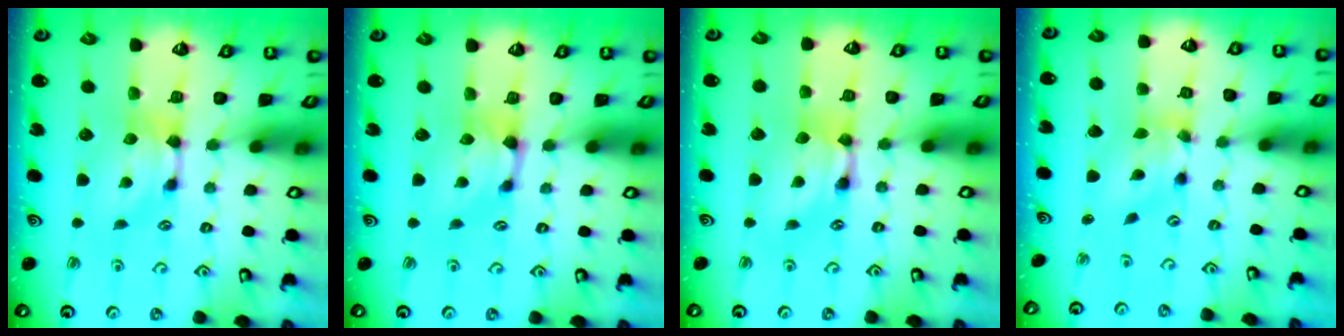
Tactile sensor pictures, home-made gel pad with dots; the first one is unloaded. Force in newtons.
{"total": 1.0, "press": 0.3, "slide": 0.9}
{"total": 2.2, "press": 2.2, "slide": 0.1}
{"total": 2.4, "press": 1.6, "slide": 1.7}